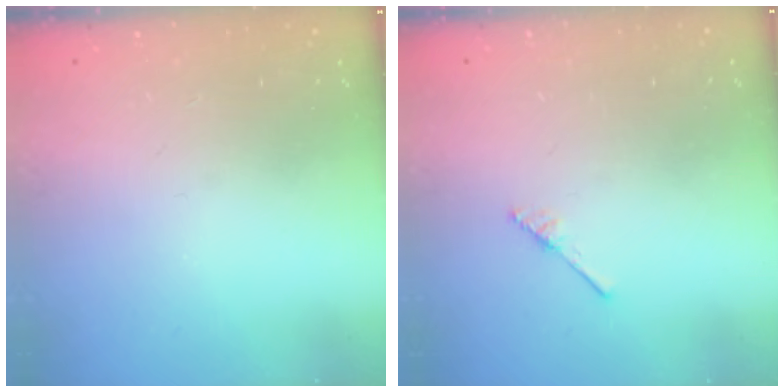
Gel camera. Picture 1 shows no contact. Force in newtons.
{"total": 2.5, "press": 2.4, "slide": 0.3}